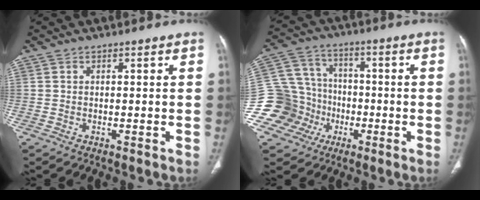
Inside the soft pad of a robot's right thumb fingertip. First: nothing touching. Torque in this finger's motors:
{"motor_torque": [-0.02, -0.15, -0.16, -0.05, -0.02]}